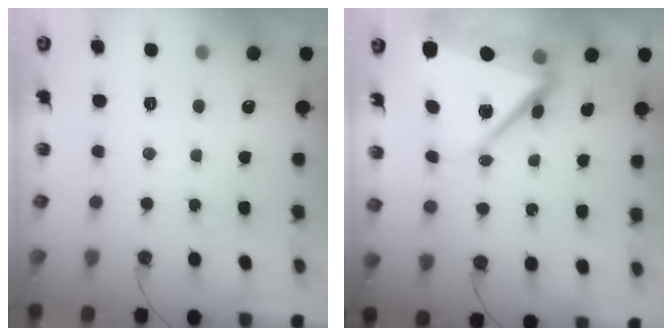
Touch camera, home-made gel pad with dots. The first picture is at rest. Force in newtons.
{"total": 12.2, "press": 11.3, "slide": 4.5}